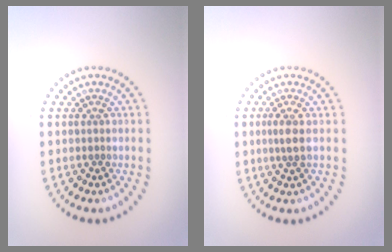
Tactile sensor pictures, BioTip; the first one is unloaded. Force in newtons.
{"total": 1.7, "press": 1.4, "slide": 1.0}